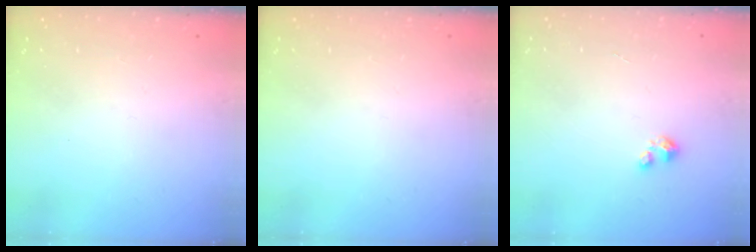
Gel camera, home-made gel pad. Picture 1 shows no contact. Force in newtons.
{"total": 0.0}
{"total": 1.5, "press": 1.5, "slide": 0.1}